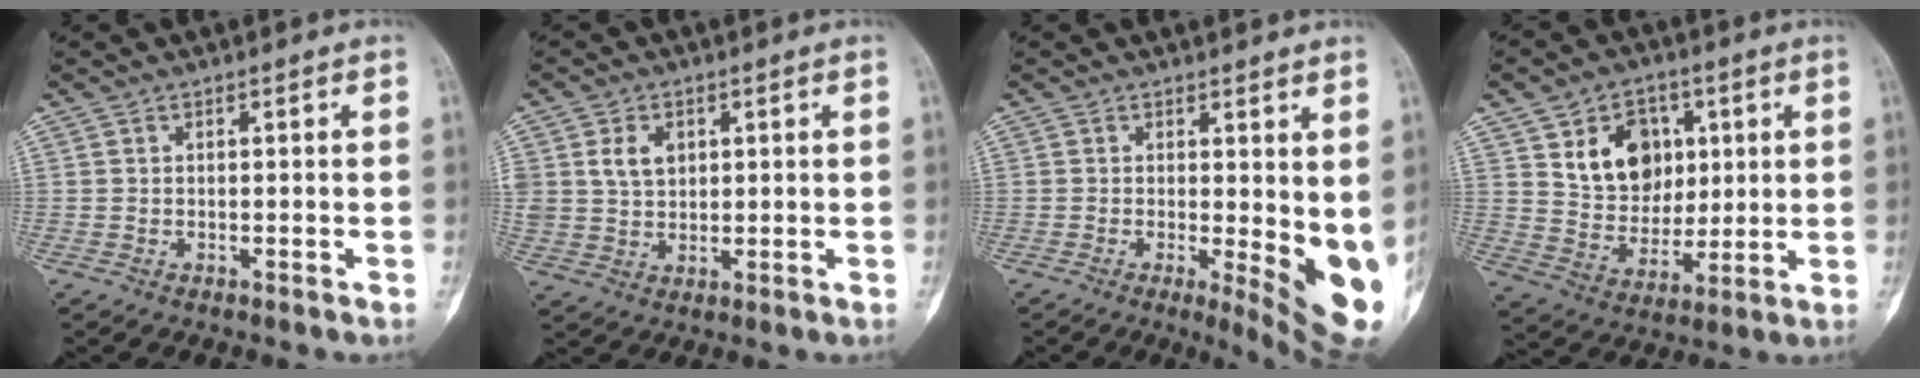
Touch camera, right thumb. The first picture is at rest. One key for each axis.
{"total": 6.1, "fx": 2.0, "fy": 4.5, "fz": 3.6, "tx": -0.049, "ty": -0.006, "tz": 0.042}
{"total": 10.6, "fx": 0.0, "fy": 3.7, "fz": 9.9, "tx": -0.120, "ty": -0.022, "tz": 0.007}
{"total": 13.2, "fx": 4.5, "fy": 10.1, "fz": 7.3, "tx": -0.070, "ty": -0.020, "tz": 0.085}